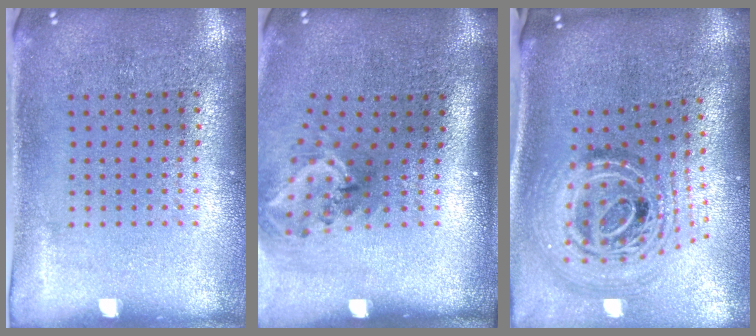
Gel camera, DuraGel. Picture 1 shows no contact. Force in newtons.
{"total": 2.1, "press": 1.3, "slide": 1.6}
{"total": 2.3, "press": 1.7, "slide": 1.5}